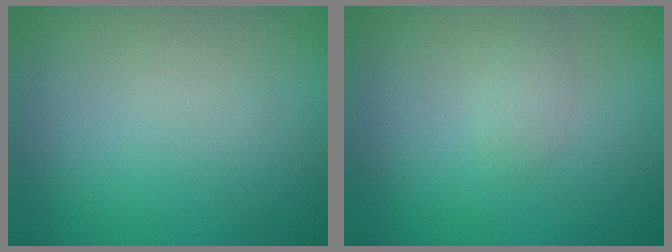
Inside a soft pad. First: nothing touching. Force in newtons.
{"total": 0.8, "press": 0.8, "slide": 0.0}